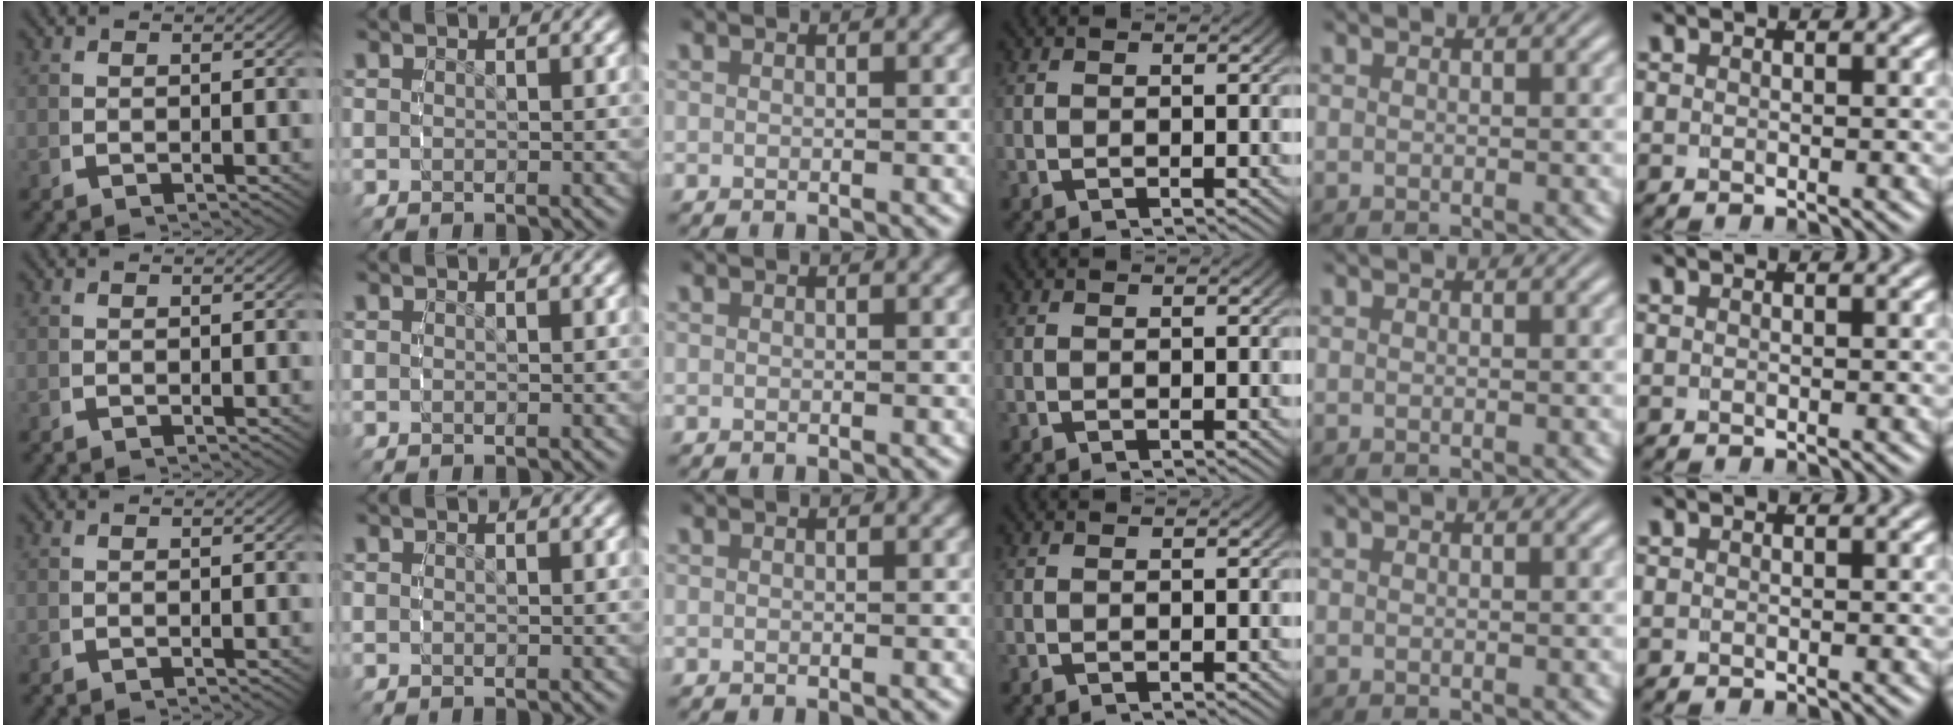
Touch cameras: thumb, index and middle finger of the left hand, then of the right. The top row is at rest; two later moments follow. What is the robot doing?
{"motion": "reach", "object": "pen bag"}